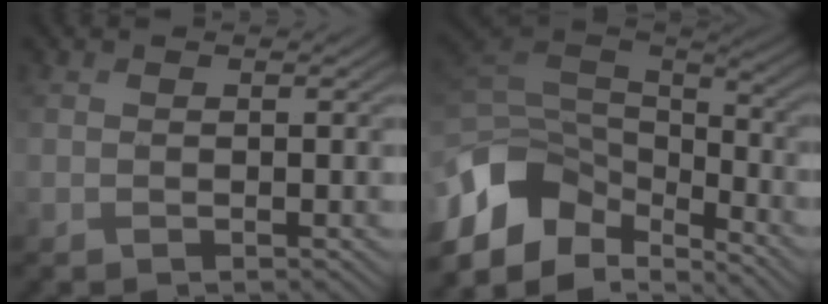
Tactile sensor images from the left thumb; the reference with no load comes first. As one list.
[{"total": 13.1, "force": [-5.9, 8.0, 8.5], "torque": [-0.245, -0.003, -0.104]}]